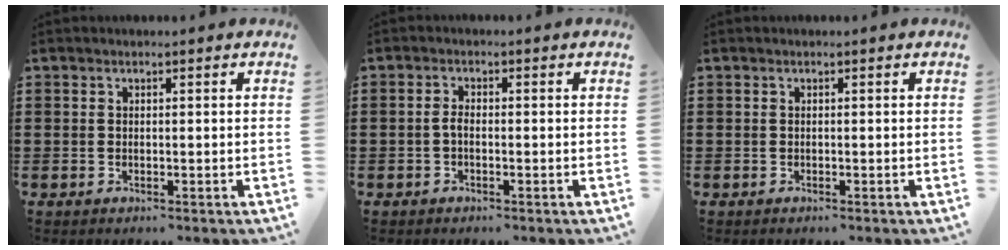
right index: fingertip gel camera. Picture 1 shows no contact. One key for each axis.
{"total": 1.6, "fx": -0.6, "fy": 0.6, "fz": 1.3, "tx": -0.034, "ty": -0.001, "tz": -0.015}
{"total": 0.0}